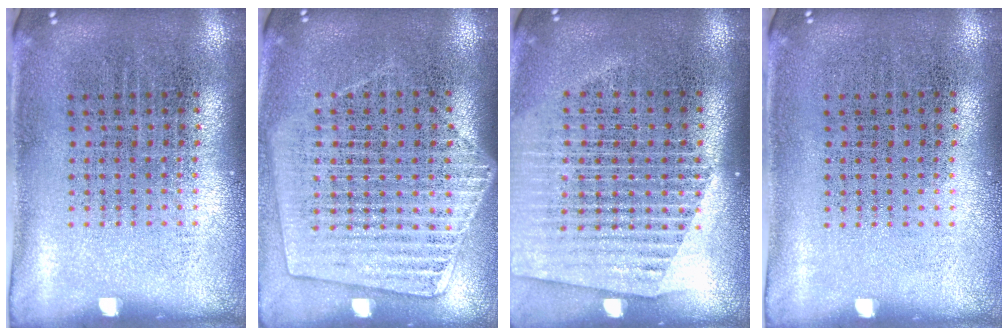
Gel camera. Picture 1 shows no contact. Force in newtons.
{"total": 1.6, "press": 1.5, "slide": 0.6}
{"total": 1.6, "press": 1.5, "slide": 0.5}
{"total": 0.0}